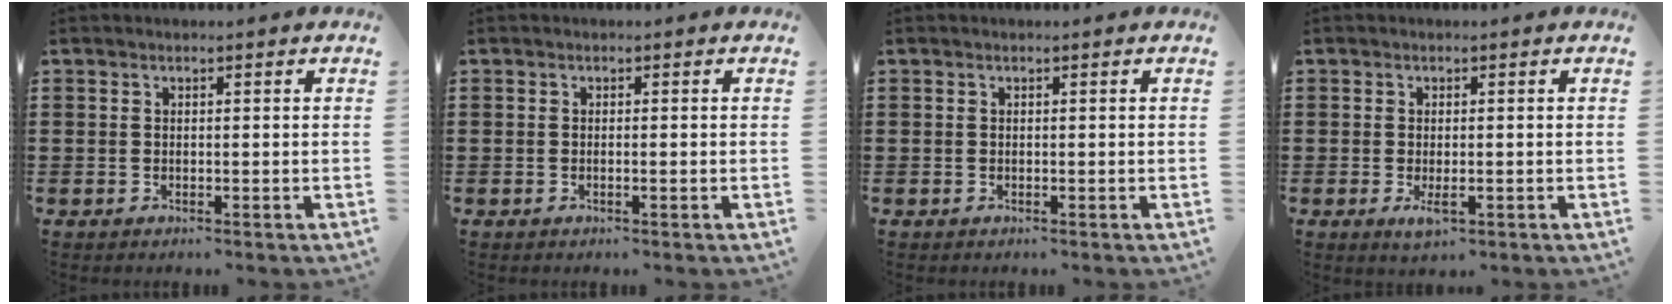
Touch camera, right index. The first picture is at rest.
{"total": 0.5, "force": [-0.2, 0.0, 0.5], "torque": [-0.008, -0.002, -0.004]}
{"total": 0.0}
{"total": 2.1, "force": [-0.6, 0.7, 1.9], "torque": [-0.040, -0.004, -0.013]}